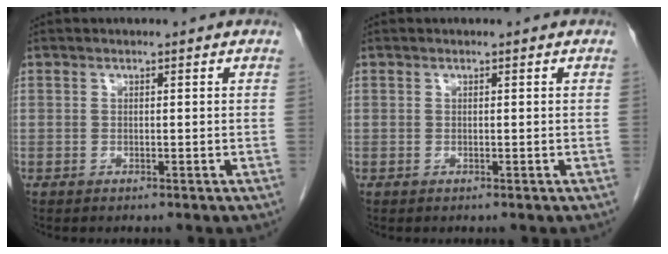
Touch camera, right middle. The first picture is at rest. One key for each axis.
{"total": 0.0}